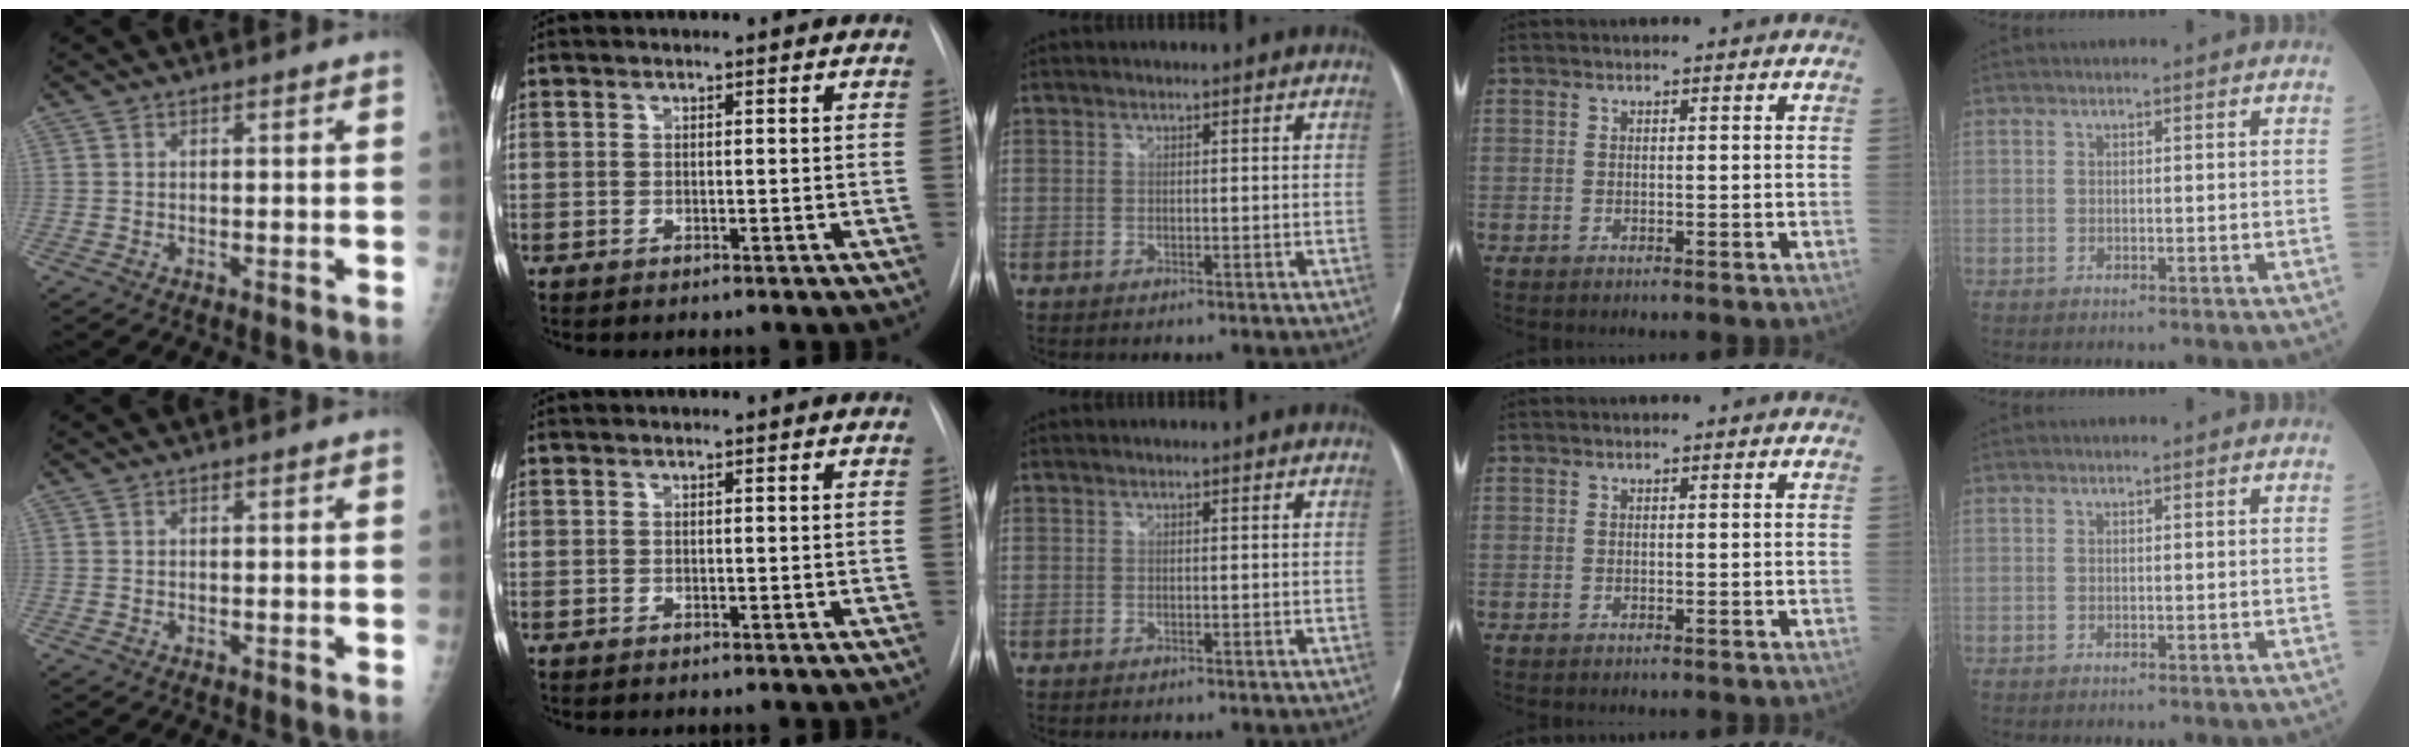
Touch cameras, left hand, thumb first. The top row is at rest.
{}